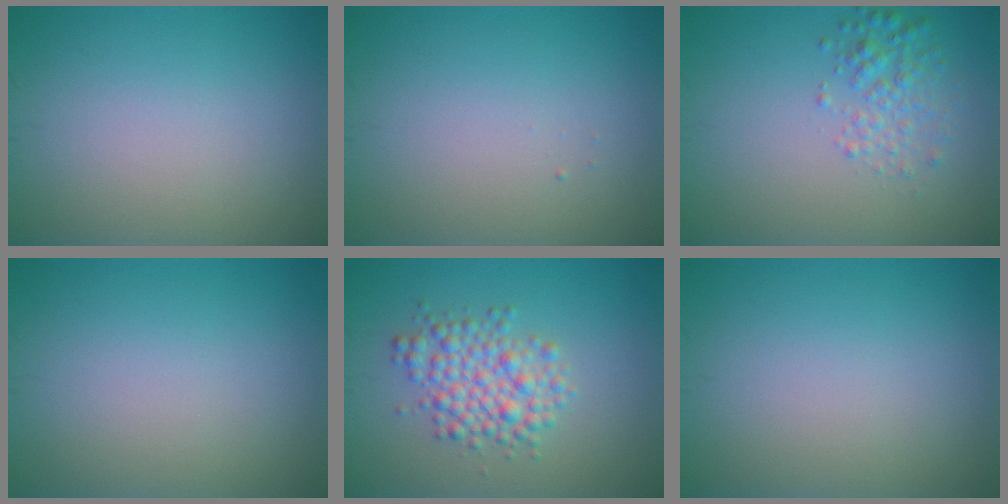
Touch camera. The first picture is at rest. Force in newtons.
{"total": 0.0}
{"total": 2.4, "press": 2.4, "slide": 0.1}
{"total": 0.0}
{"total": 4.2, "press": 4.2, "slide": 0.1}
{"total": 0.0}